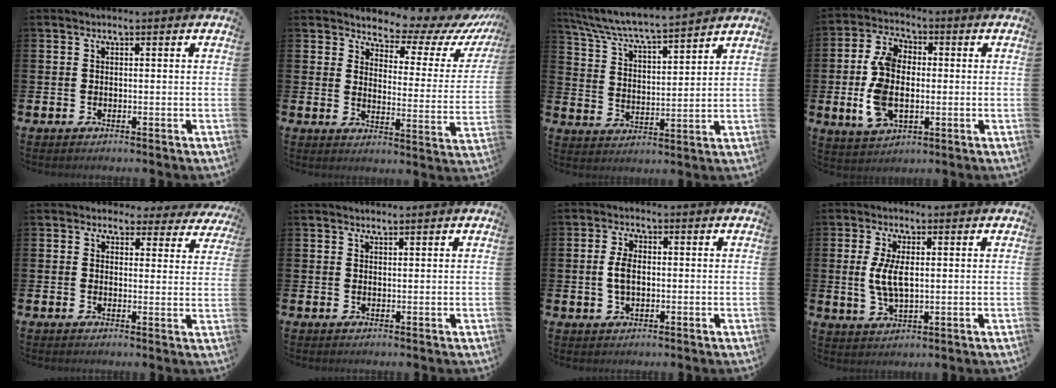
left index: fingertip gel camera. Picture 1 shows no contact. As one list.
[{"total": 5.0, "force": [4.5, 2.0, 1.1], "torque": [-0.032, -0.048, 0.068]}, {"total": 6.5, "force": [6.2, 0.2, 1.8], "torque": [-0.063, -0.047, 0.104]}, {"total": 8.3, "force": [-0.1, 5.2, 6.4], "torque": [-0.144, 0.006, -0.005]}, {"total": 2.9, "force": [2.4, 1.6, 0.2], "torque": [-0.009, -0.014, 0.038]}, {"total": 0.9, "force": [0.9, 0.1, 0.0], "torque": [0.008, -0.003, 0.015]}, {"total": 3.3, "force": [0.4, 1.9, 2.6], "torque": [-0.037, 0.002, 0.002]}, {"total": 5.1, "force": [0.8, 2.3, 4.5], "torque": [-0.081, 0.003, 0.011]}]